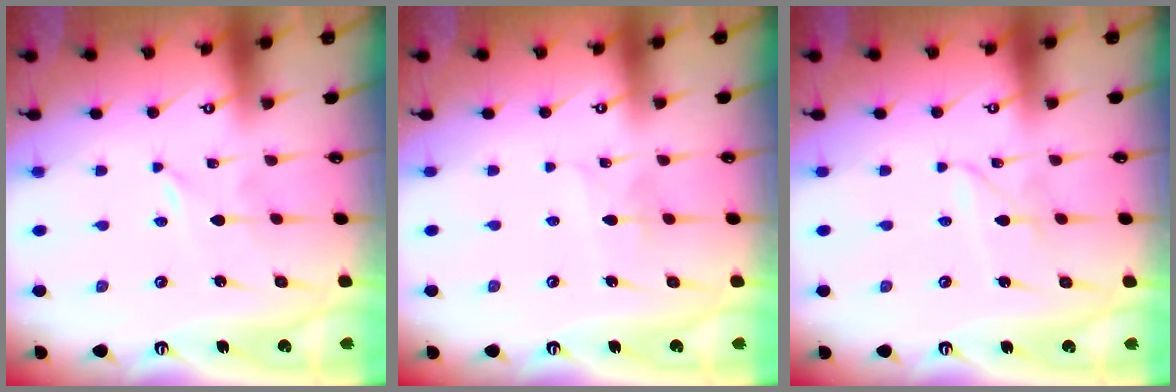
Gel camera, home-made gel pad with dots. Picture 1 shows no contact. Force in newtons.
{"total": 2.8, "press": 2.8, "slide": 0.2}
{"total": 2.6, "press": 2.6, "slide": 0.1}